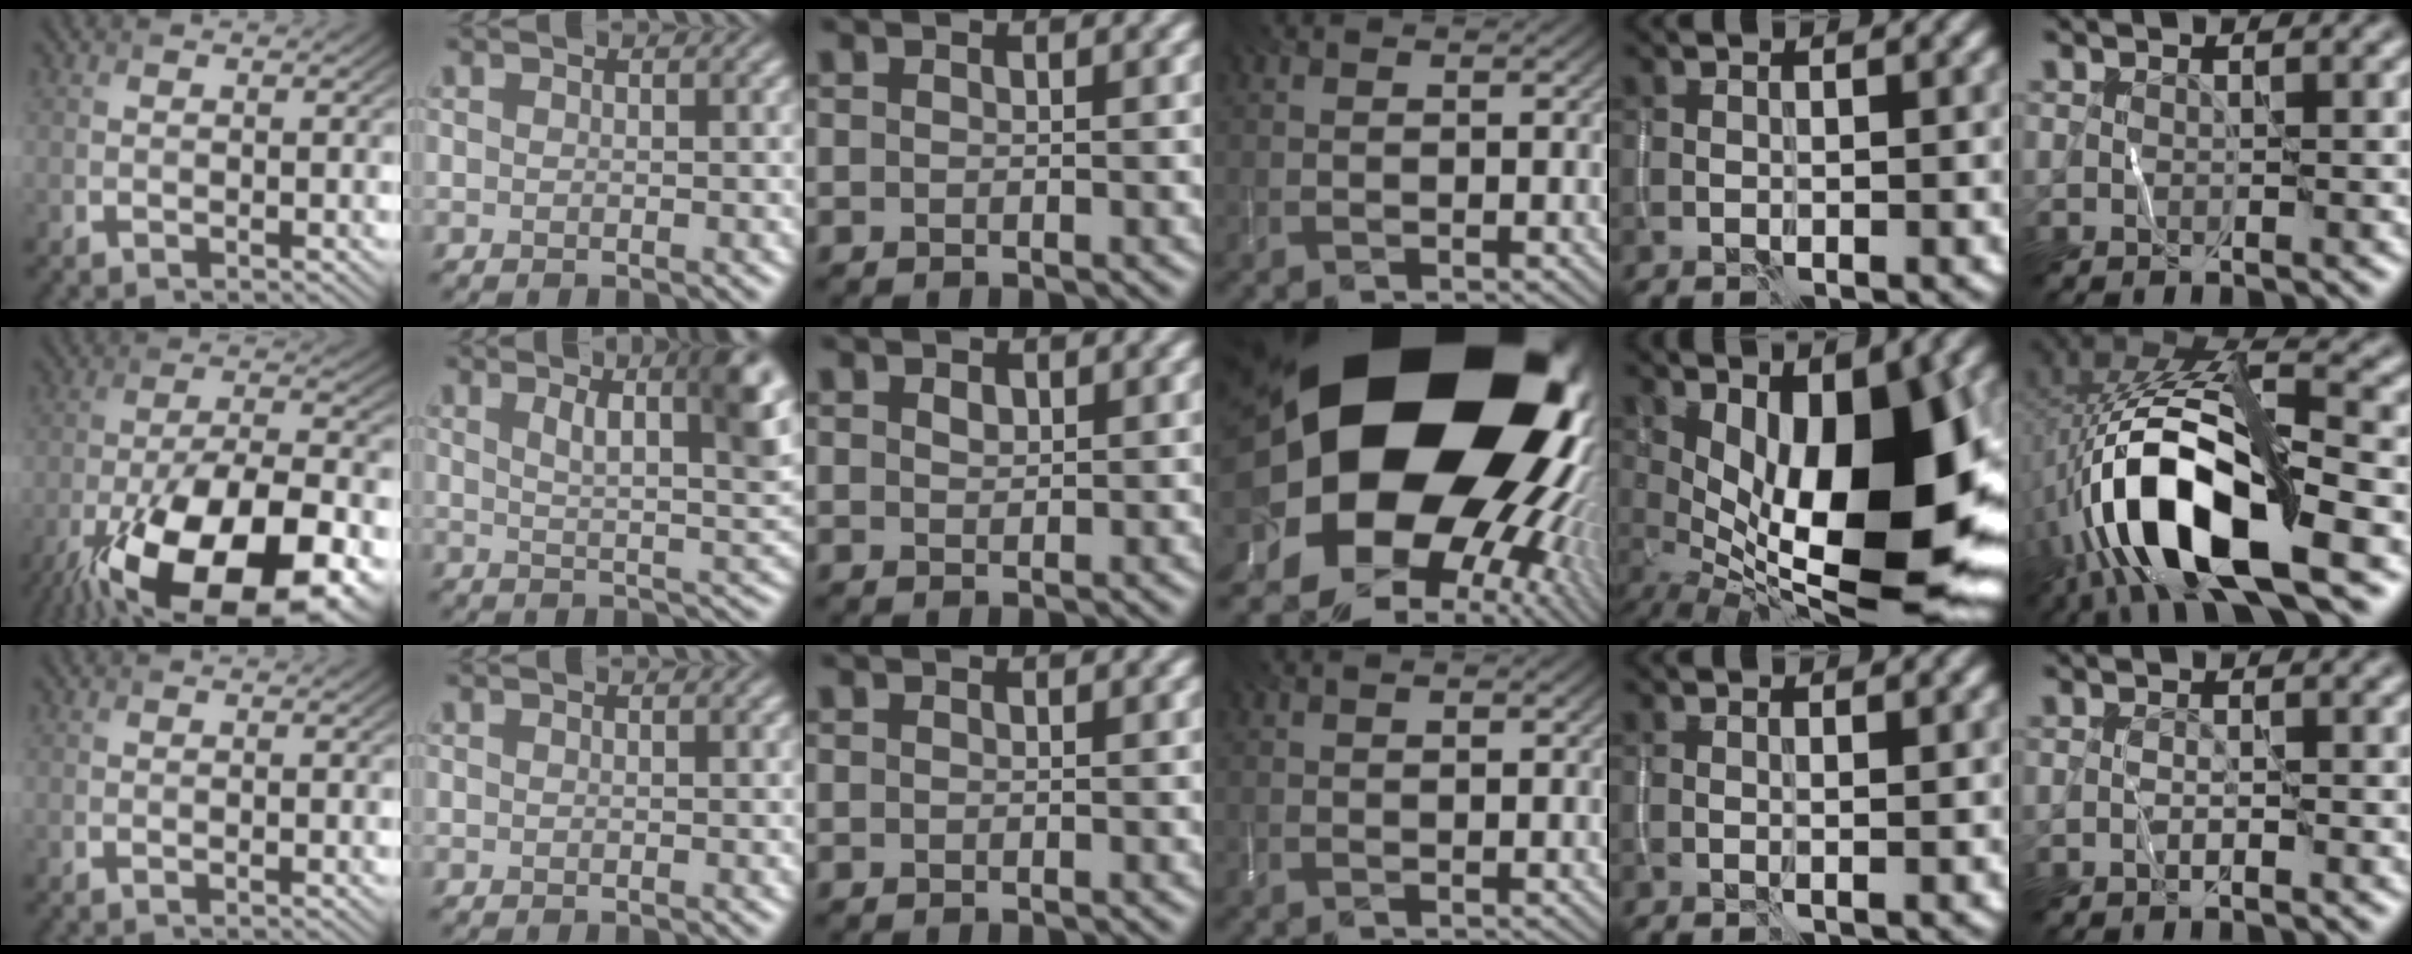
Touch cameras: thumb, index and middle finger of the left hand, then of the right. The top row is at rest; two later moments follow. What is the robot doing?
{"motion": "wipe", "object": "whiteboard"}